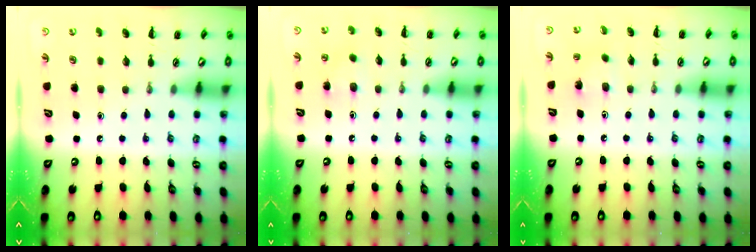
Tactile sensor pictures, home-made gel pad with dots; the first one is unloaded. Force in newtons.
{"total": 3.8, "press": 3.7, "slide": 0.9}
{"total": 1.5, "press": 1.4, "slide": 0.5}